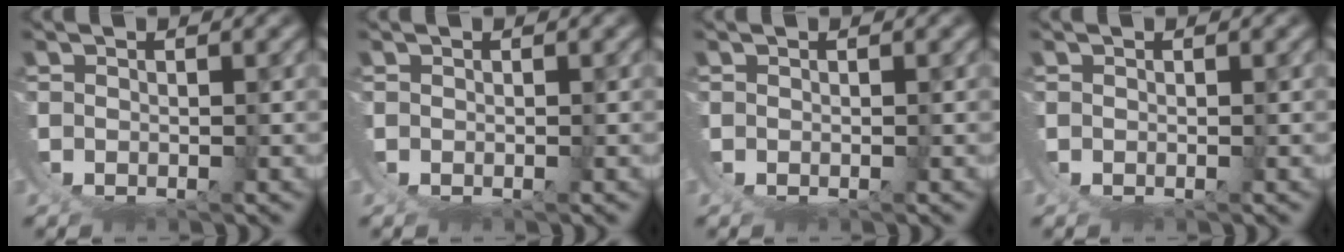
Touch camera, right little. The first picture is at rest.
{"total": 0.0}
{"total": 0.0}
{"total": 0.0}